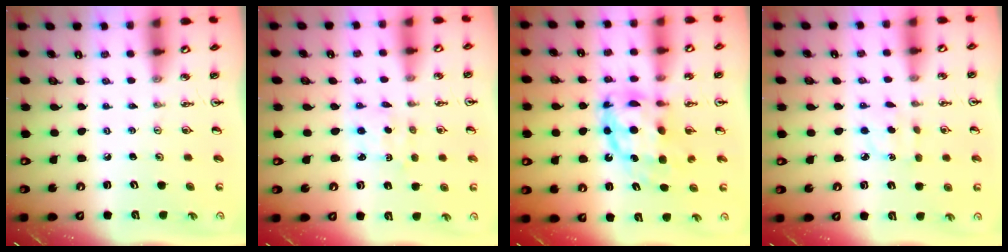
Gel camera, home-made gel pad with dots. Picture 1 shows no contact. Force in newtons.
{"total": 1.8, "press": 1.8, "slide": 0.4}
{"total": 11.9, "press": 11.9, "slide": 1.0}
{"total": 3.5, "press": 3.4, "slide": 0.5}